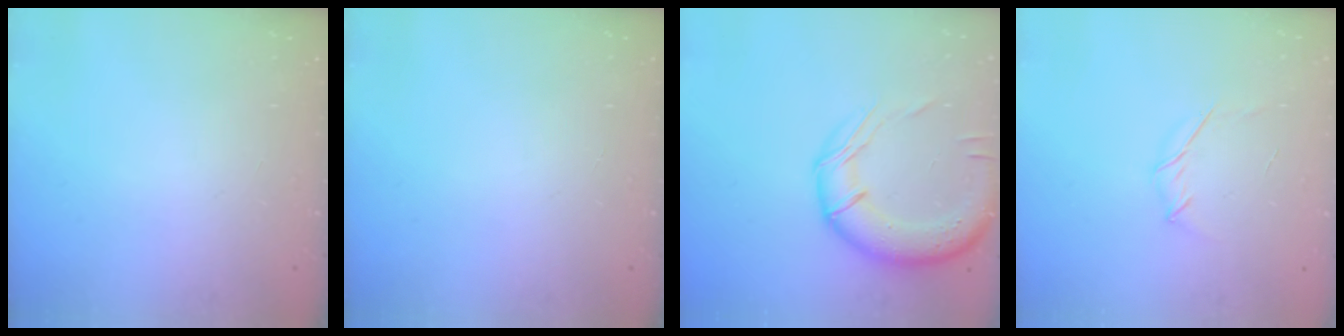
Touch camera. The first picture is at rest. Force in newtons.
{"total": 0.0}
{"total": 16.5, "press": 16.2, "slide": 2.9}
{"total": 4.0, "press": 3.9, "slide": 0.9}